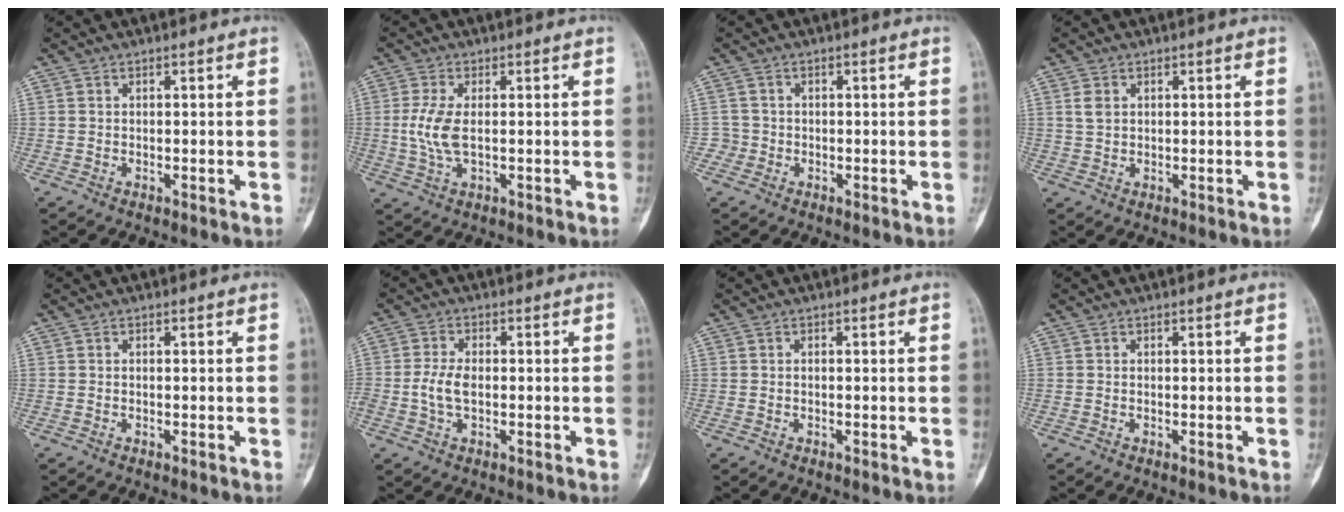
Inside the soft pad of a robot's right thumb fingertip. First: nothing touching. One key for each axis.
{"total": 5.8, "fx": 0.1, "fy": 2.6, "fz": 5.2, "tx": -0.127, "ty": -0.003, "tz": 0.002}
{"total": 1.9, "fx": -0.6, "fy": 1.7, "fz": -0.3, "tx": 0.020, "ty": 0.009, "tz": -0.017}
{"total": 2.6, "fx": 0.9, "fy": 1.9, "fz": 1.5, "tx": -0.024, "ty": 0.001, "tz": 0.023}
{"total": 0.0}
{"total": 4.8, "fx": -0.6, "fy": 2.7, "fz": 3.9, "tx": -0.087, "ty": 0.007, "tz": -0.012}
{"total": 0.0}
{"total": 0.0}